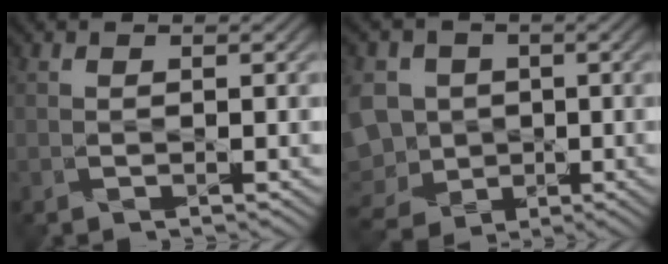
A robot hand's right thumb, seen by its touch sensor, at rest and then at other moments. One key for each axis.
{"total": 9.8, "fx": -0.7, "fy": 8.6, "fz": 4.6, "tx": -0.160, "ty": -0.012, "tz": -0.029}